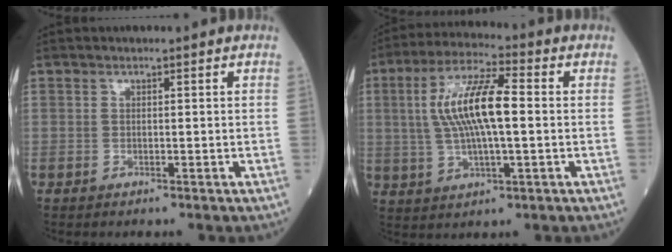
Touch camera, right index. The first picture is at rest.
{"total": 12.5, "force": [1.1, 3.4, 12.0], "torque": [-0.247, 0.020, 0.020]}